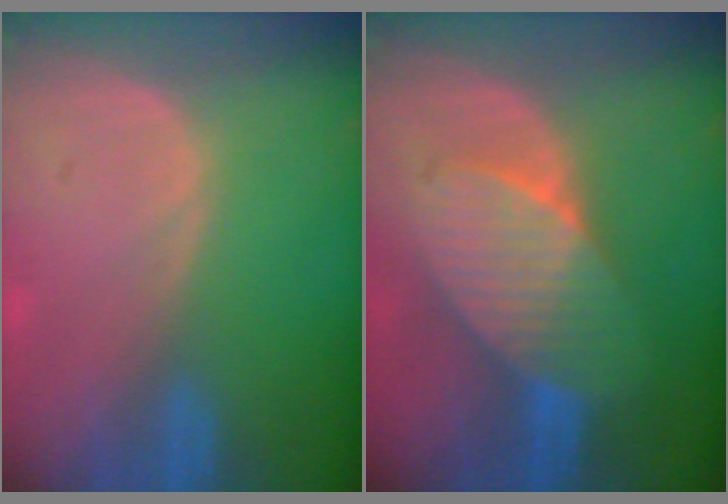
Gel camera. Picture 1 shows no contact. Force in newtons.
{"total": 7.4, "press": 7.4, "slide": 0.5}